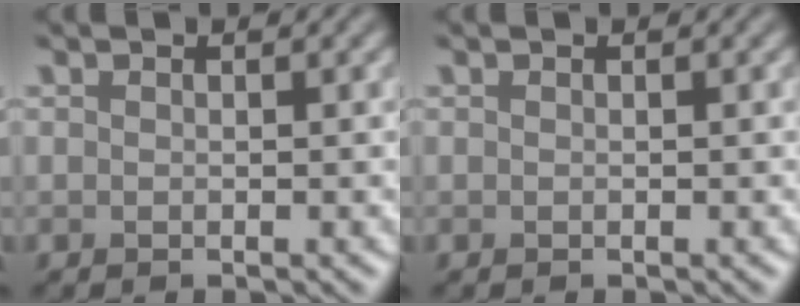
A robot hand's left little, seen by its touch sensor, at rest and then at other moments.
{"total": 0.0}